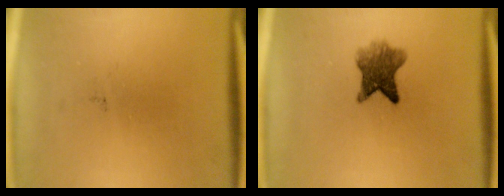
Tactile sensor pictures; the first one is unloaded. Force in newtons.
{"total": 6.0}